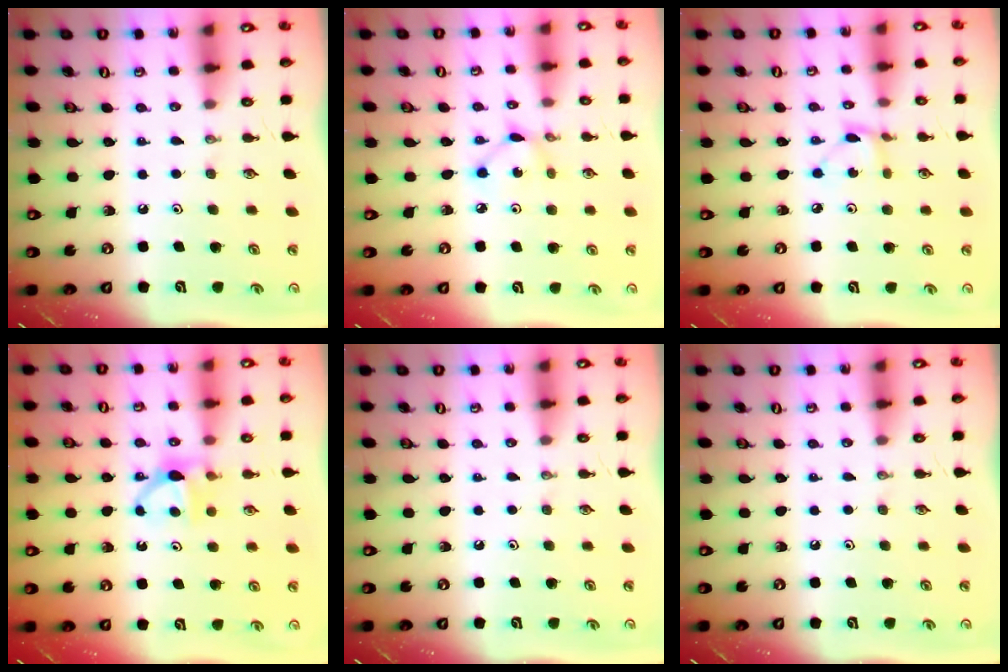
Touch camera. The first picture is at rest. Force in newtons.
{"total": 2.6, "press": 2.6, "slide": 0.1}
{"total": 2.9, "press": 2.9, "slide": 0.2}
{"total": 5.7, "press": 5.6, "slide": 0.8}
{"total": 0.0}
{"total": 0.0}